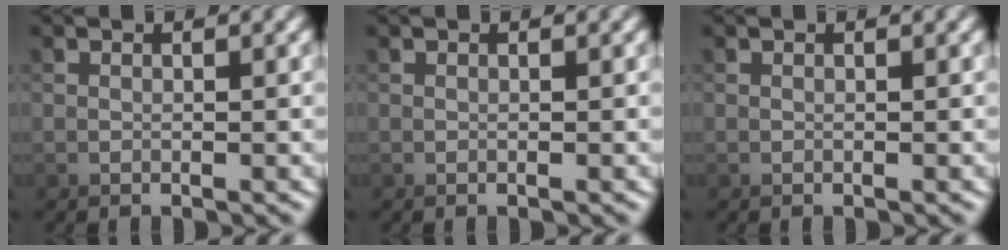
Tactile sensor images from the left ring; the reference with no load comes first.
{"total": 0.0}
{"total": 0.0}